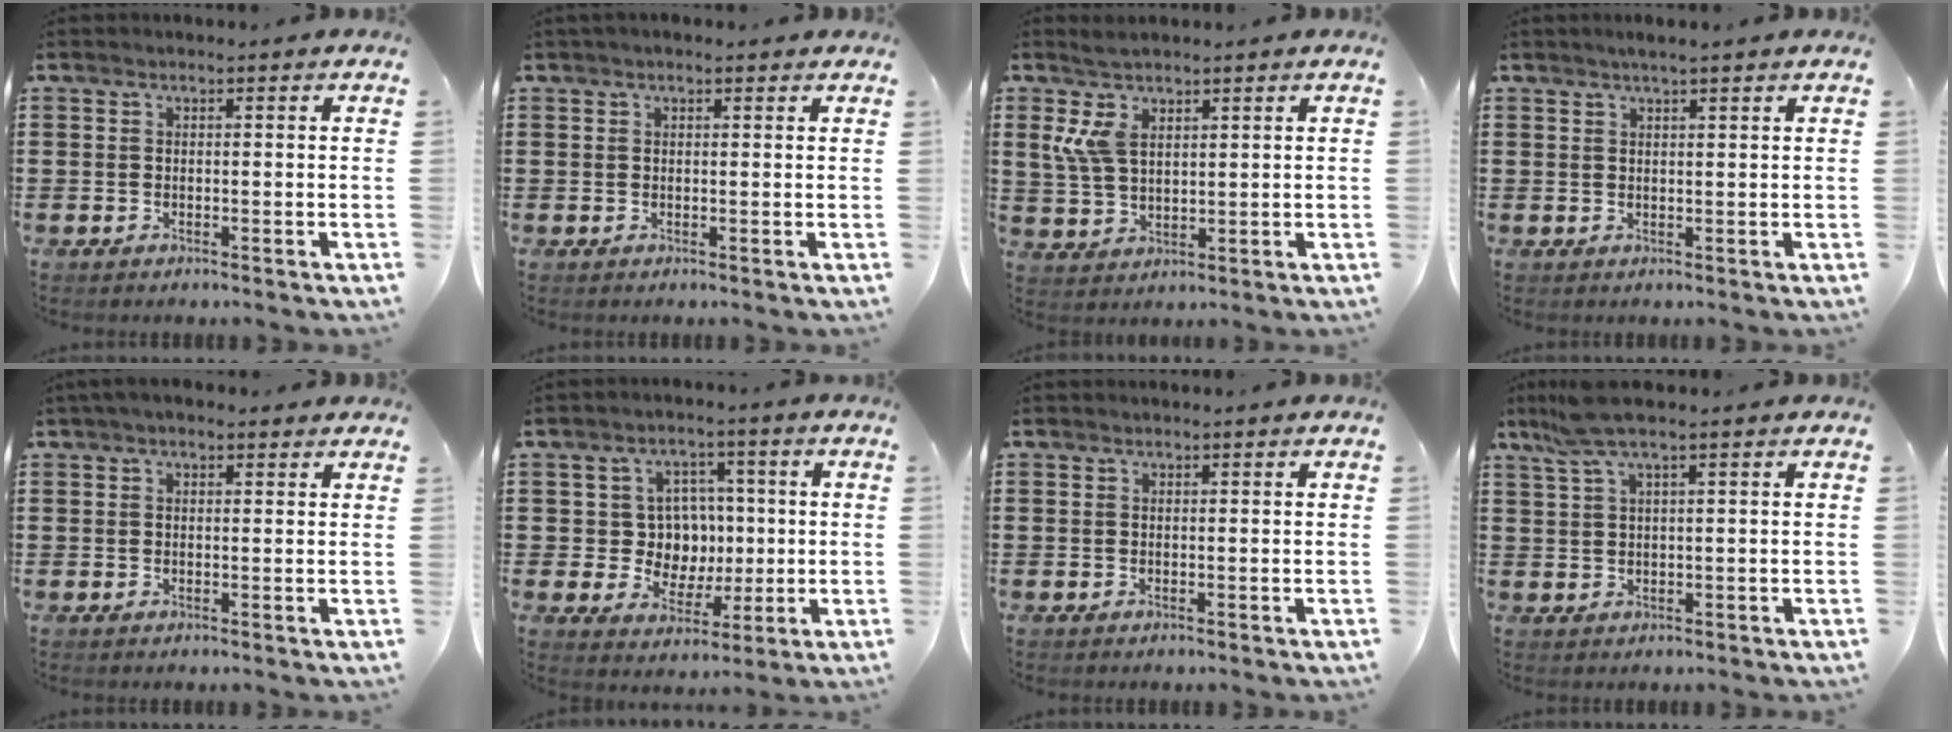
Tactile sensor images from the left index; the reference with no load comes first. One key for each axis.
{"total": 0.7, "fx": 0.5, "fy": 0.3, "fz": 0.5, "tx": -0.009, "ty": 0.005, "tz": 0.007}
{"total": 6.2, "fx": 3.2, "fy": 3.1, "fz": 4.3, "tx": -0.110, "ty": 0.002, "tz": 0.055}
{"total": 1.6, "fx": 1.3, "fy": -0.1, "fz": 0.9, "tx": -0.018, "ty": 0.002, "tz": 0.024}
{"total": 1.8, "fx": 1.2, "fy": 0.8, "fz": 1.1, "tx": -0.024, "ty": 0.007, "tz": 0.022}
{"total": 7.0, "fx": 0.6, "fy": 6.4, "fz": 2.8, "tx": -0.064, "ty": 0.012, "tz": 0.012}
{"total": 0.0}
{"total": 4.2, "fx": 2.3, "fy": 0.2, "fz": 3.5, "tx": -0.080, "ty": 0.001, "tz": 0.040}